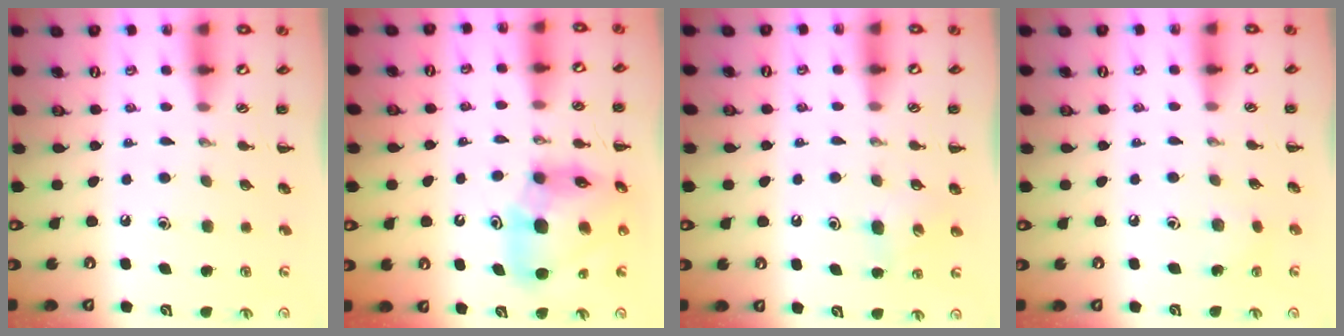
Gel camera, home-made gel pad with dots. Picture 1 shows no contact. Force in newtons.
{"total": 13.6, "press": 13.1, "slide": 3.9}
{"total": 4.0, "press": 3.8, "slide": 1.4}
{"total": 4.6, "press": 4.4, "slide": 1.5}